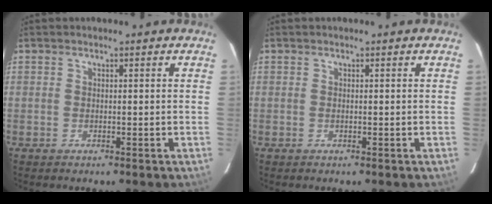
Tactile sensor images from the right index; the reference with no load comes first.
{"total": 0.0}